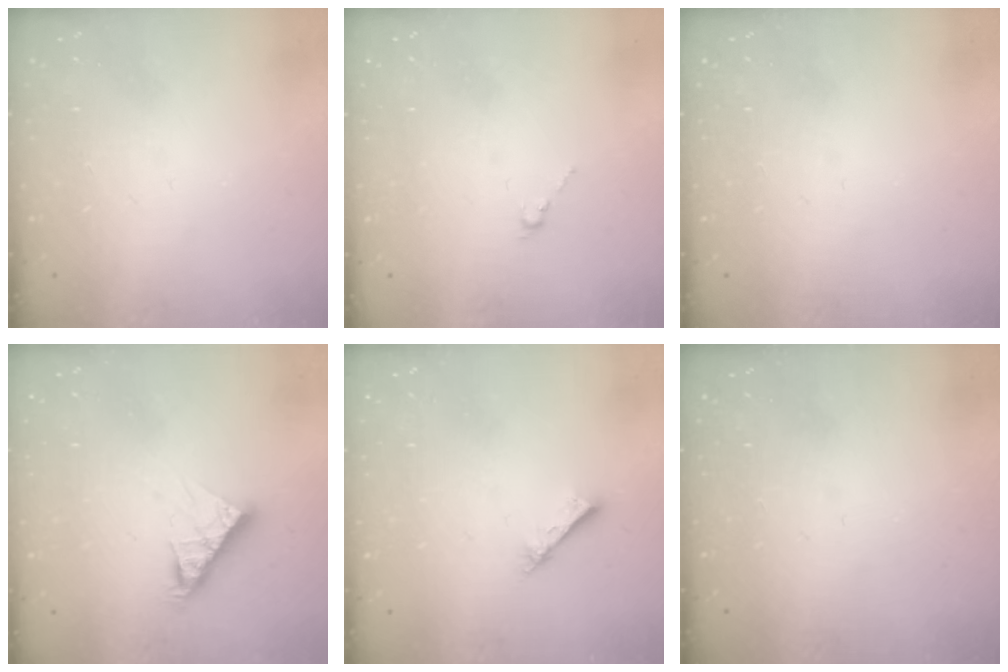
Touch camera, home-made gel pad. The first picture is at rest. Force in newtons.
{"total": 0.0}
{"total": 0.0}
{"total": 6.9, "press": 6.9, "slide": 0.6}
{"total": 1.2, "press": 1.2, "slide": 0.1}
{"total": 0.0}